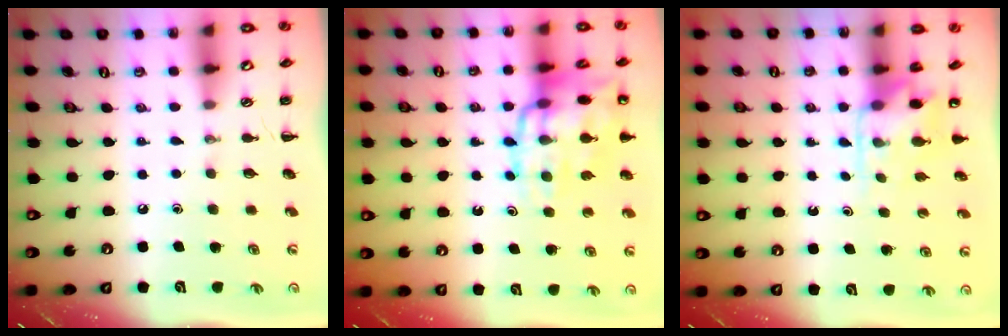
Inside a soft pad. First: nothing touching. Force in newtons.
{"total": 17.7, "press": 17.5, "slide": 2.2}
{"total": 5.7, "press": 5.6, "slide": 0.9}